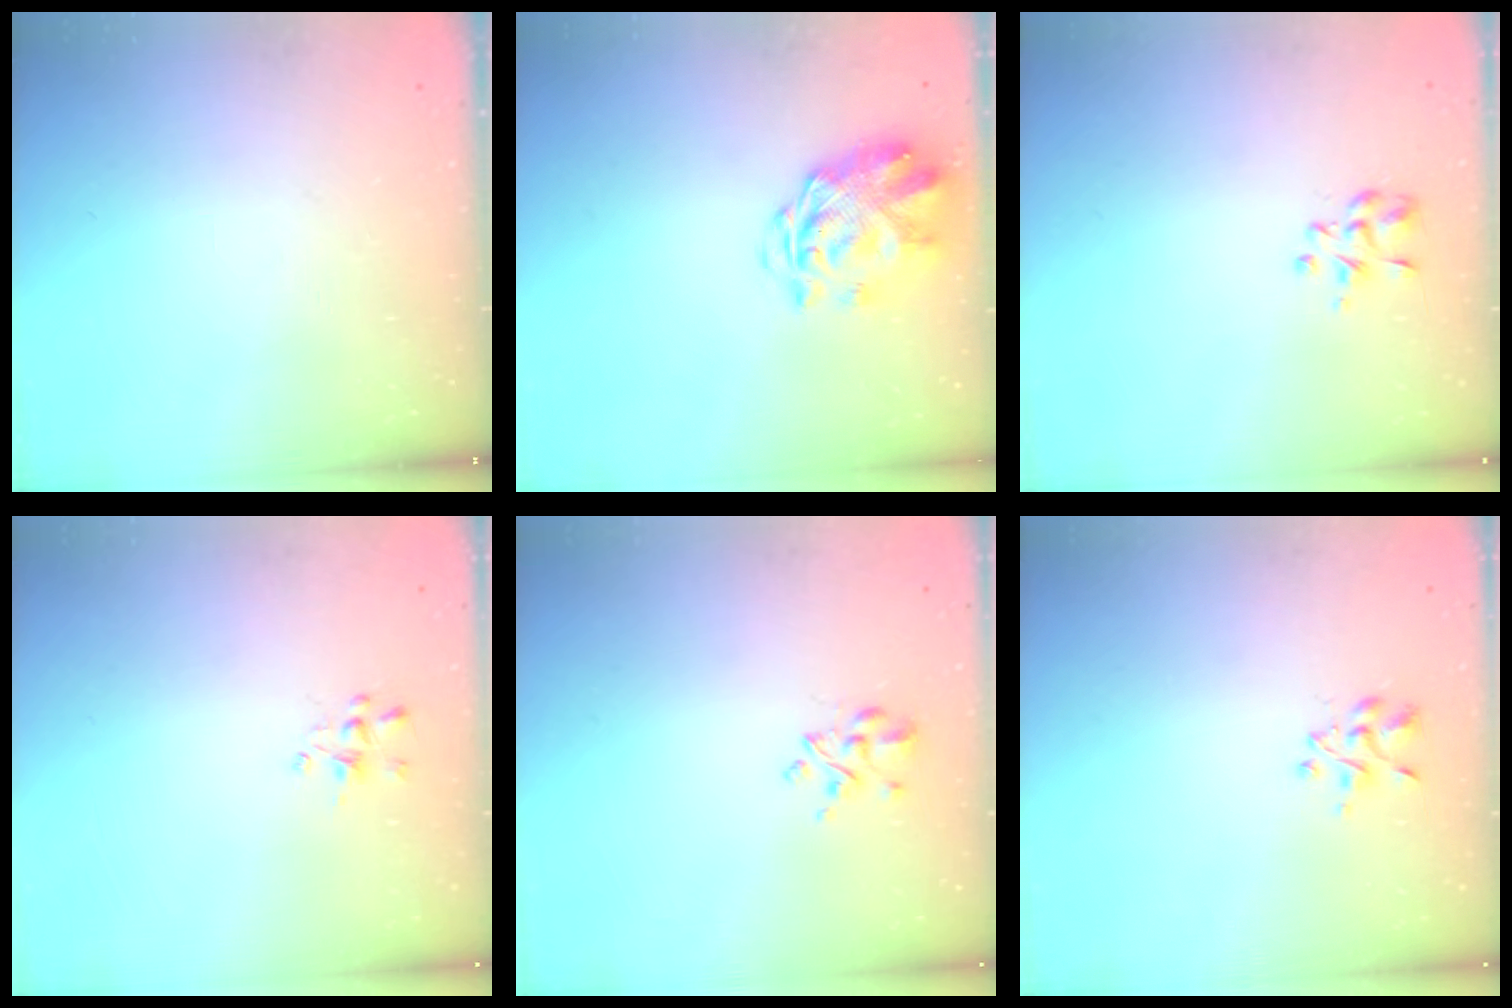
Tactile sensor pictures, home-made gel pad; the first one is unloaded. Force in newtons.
{"total": 3.3, "press": 3.0, "slide": 1.5}
{"total": 3.0, "press": 2.9, "slide": 0.8}
{"total": 1.2, "press": 1.1, "slide": 0.5}
{"total": 3.6, "press": 3.3, "slide": 1.3}
{"total": 1.7, "press": 1.6, "slide": 0.7}